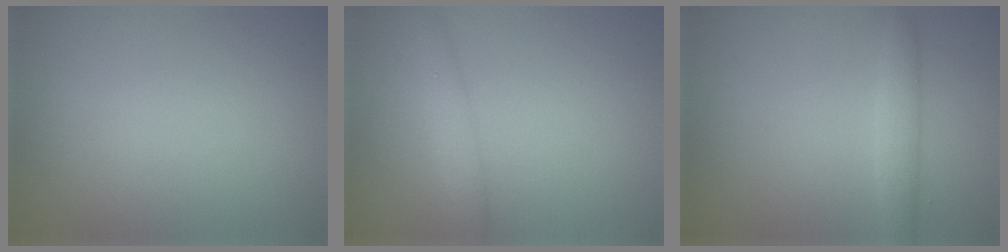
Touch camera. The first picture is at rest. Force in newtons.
{"total": 1.8, "press": 1.8, "slide": 0.1}
{"total": 1.9, "press": 1.9, "slide": 0.0}